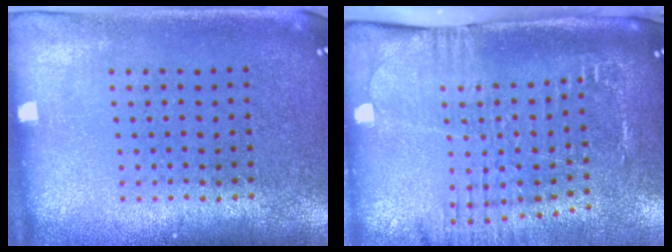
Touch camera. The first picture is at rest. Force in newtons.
{"total": 2.6, "press": 2.1, "slide": 1.6}